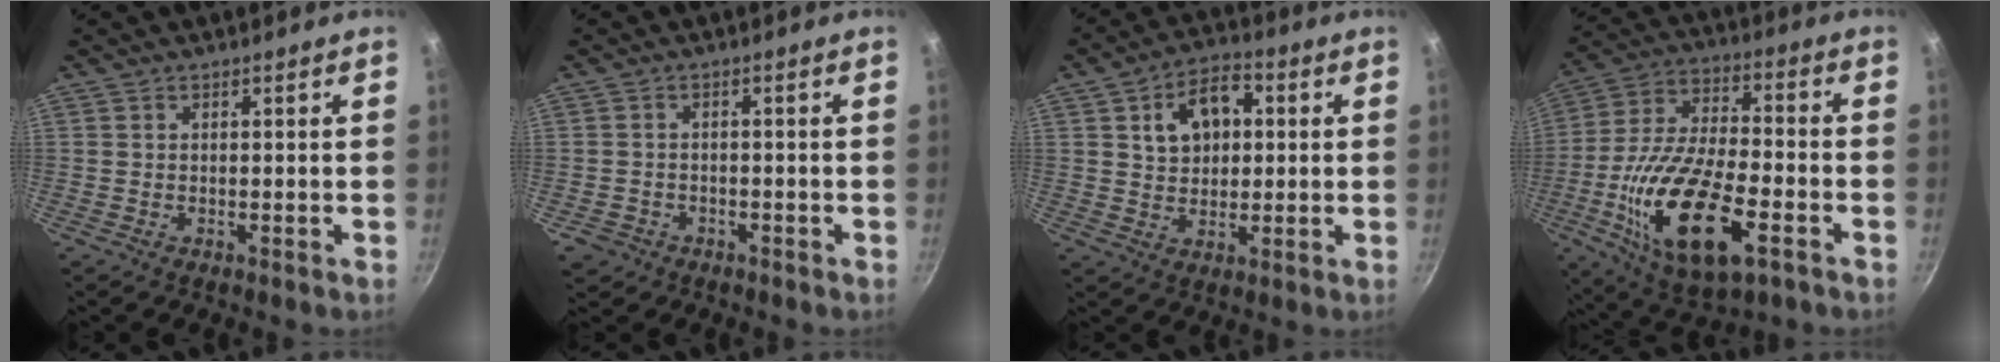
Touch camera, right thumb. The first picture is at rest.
{"total": 3.2, "force": [-1.5, 2.6, 1.1], "torque": [-0.023, 0.019, -0.015]}
{"total": 10.5, "force": [2.4, 7.4, 7.0], "torque": [-0.081, 0.012, 0.036]}
{"total": 22.2, "force": [-7.6, 9.7, 18.5], "torque": [-0.346, 0.015, -0.136]}